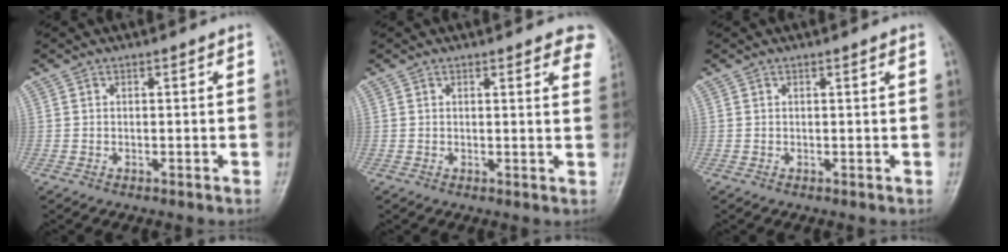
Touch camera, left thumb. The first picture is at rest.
{"total": 6.8, "force": [4.8, 2.2, 4.2], "torque": [-0.024, -0.014, 0.041]}
{"total": 0.8, "force": [0.4, 0.0, 0.7], "torque": [-0.010, 0.001, 0.004]}